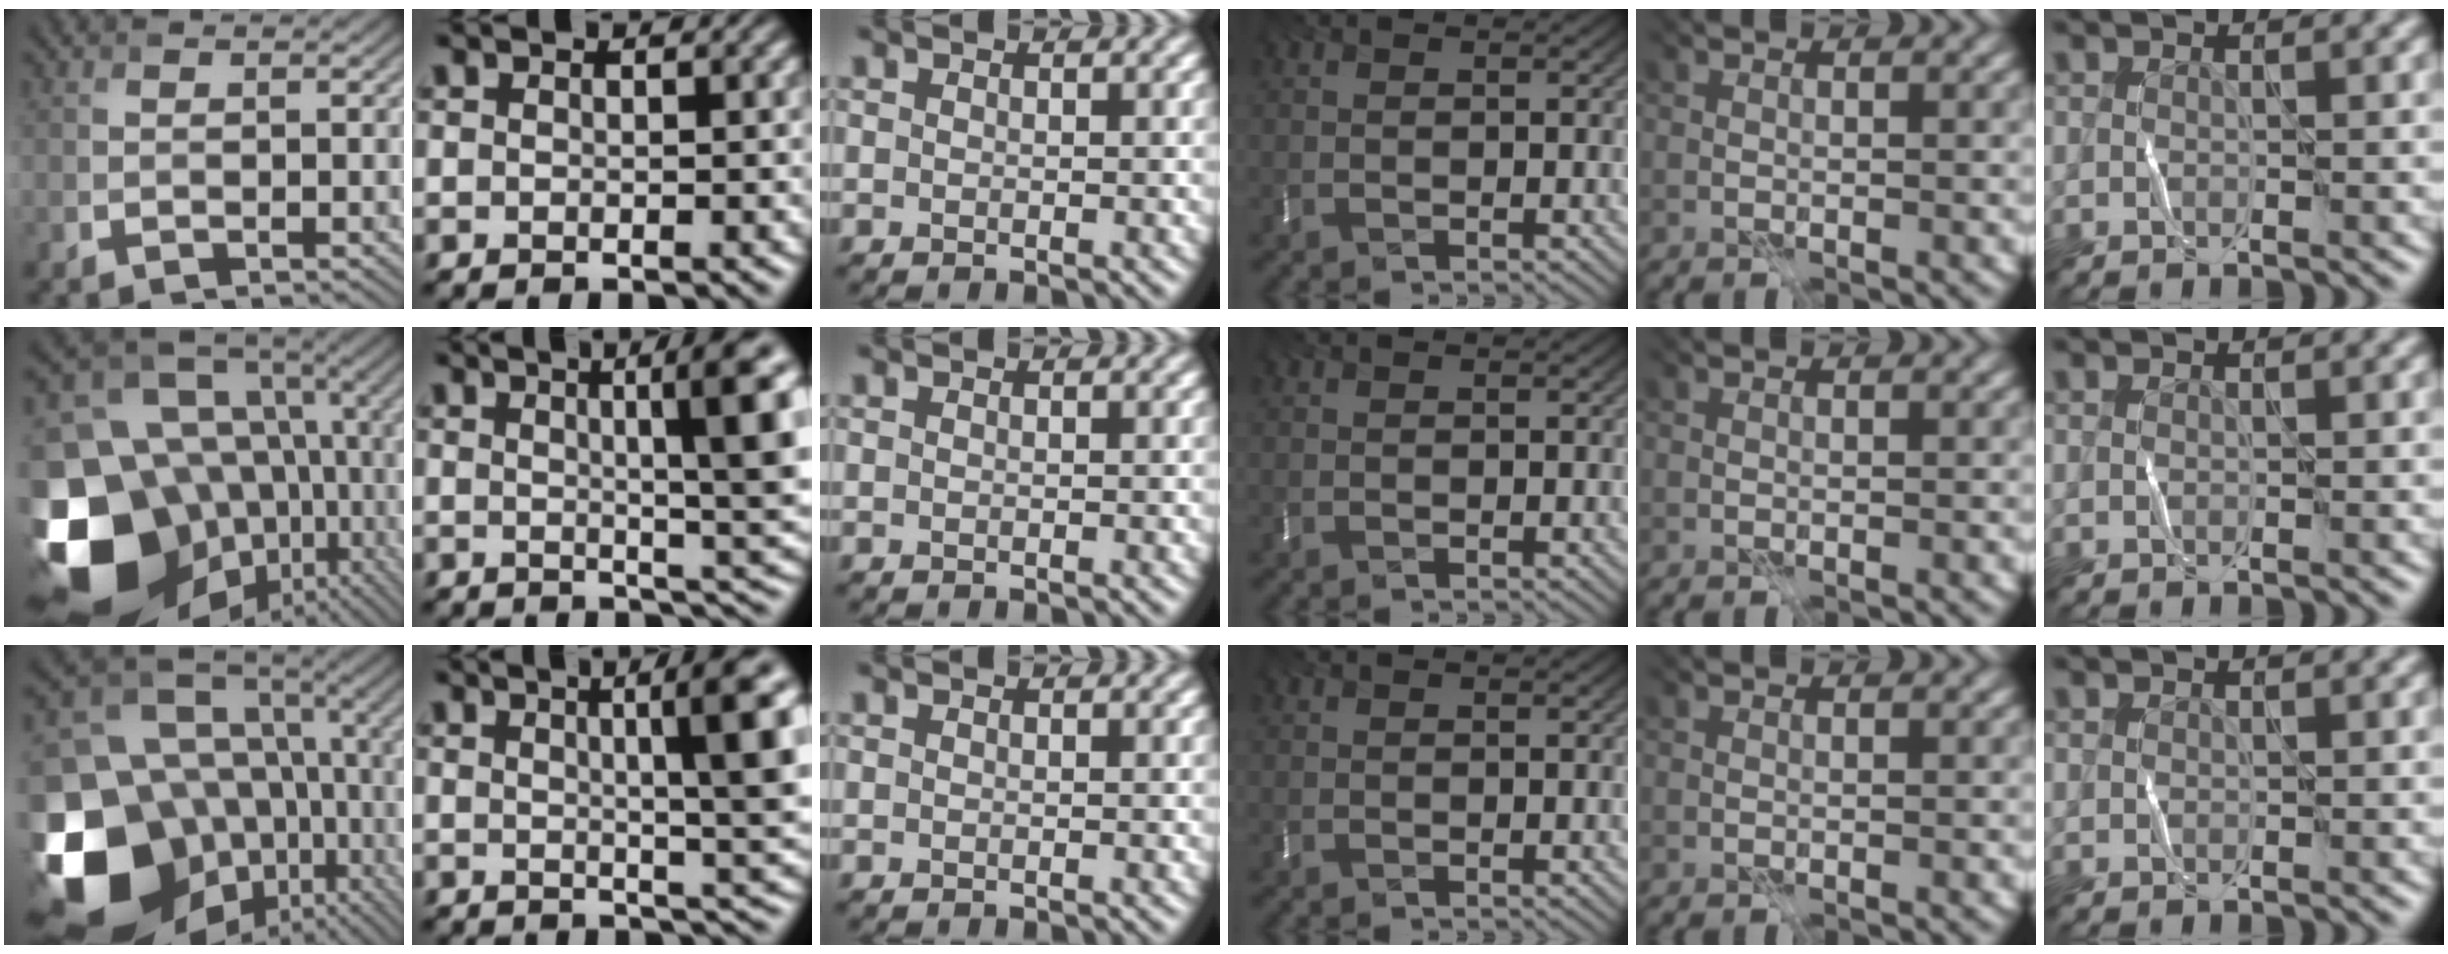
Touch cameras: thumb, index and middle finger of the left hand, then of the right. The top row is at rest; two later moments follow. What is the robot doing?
{"motion": "fold", "object": "bubble wrap"}